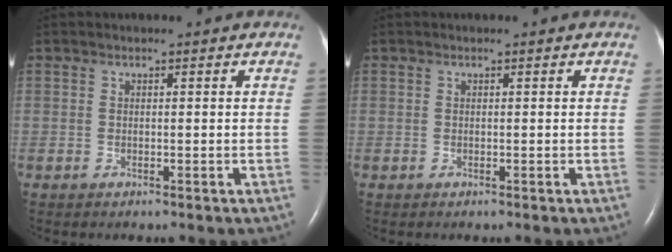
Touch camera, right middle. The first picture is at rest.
{"total": 0.0}